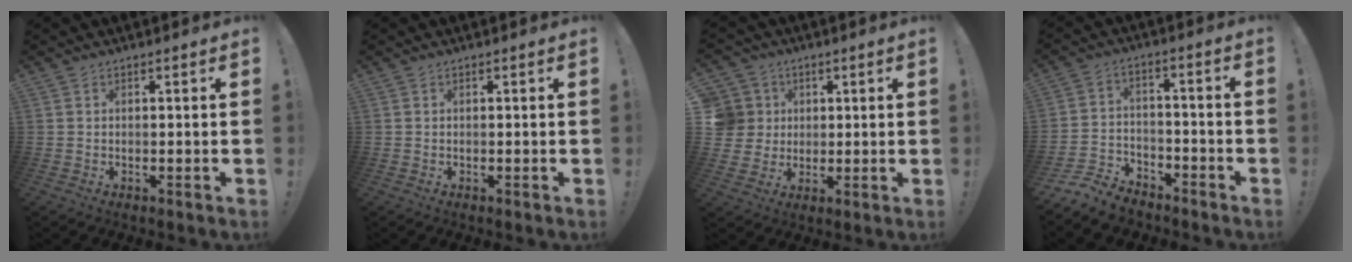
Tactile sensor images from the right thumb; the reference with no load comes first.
{"total": 0.0}
{"total": 8.7, "force": [2.2, 8.2, 2.0], "torque": [-0.034, -0.008, 0.050]}
{"total": 7.8, "force": [-6.6, 3.7, 1.9], "torque": [-0.037, 0.029, -0.124]}